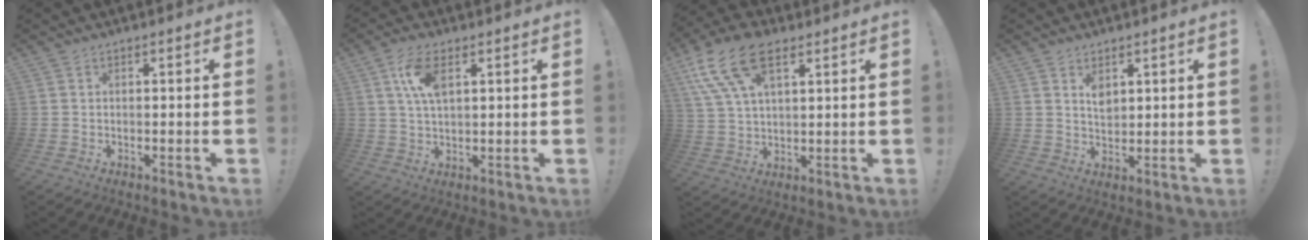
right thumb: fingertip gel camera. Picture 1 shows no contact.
{"total": 8.4, "force": [3.1, 4.0, 6.7], "torque": [-0.125, -0.001, 0.055]}
{"total": 15.1, "force": [7.8, 7.8, 10.4], "torque": [-0.219, -0.020, 0.140]}
{"total": 4.5, "force": [2.4, 3.0, 2.4], "torque": [-0.026, -0.016, 0.042]}